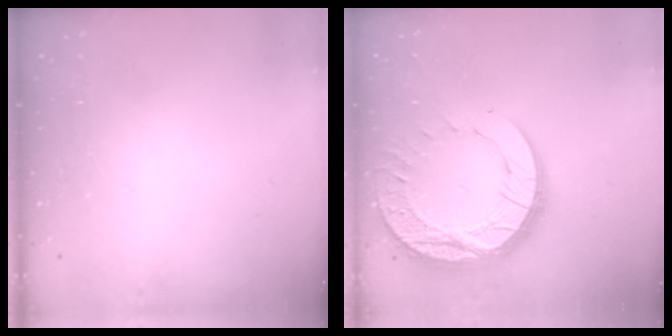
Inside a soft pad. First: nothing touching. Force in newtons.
{"total": 19.4, "press": 19.4, "slide": 1.8}